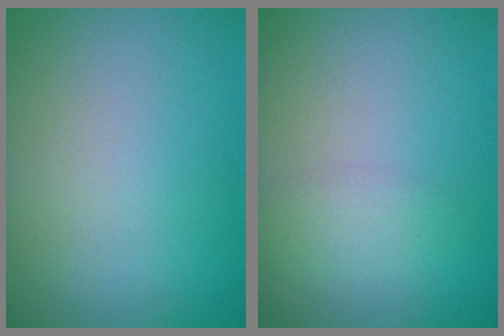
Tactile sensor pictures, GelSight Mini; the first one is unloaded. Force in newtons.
{"total": 1.7, "press": 1.7, "slide": 0.1}